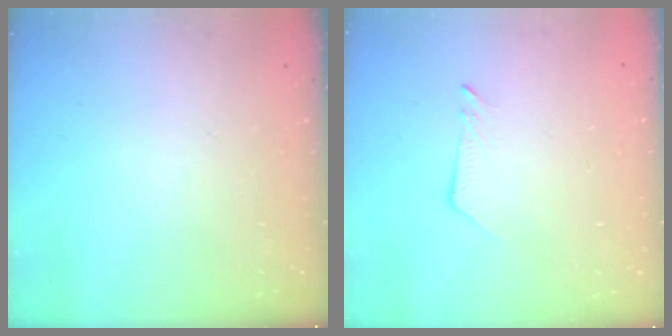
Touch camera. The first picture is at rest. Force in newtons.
{"total": 3.8, "press": 3.7, "slide": 0.4}